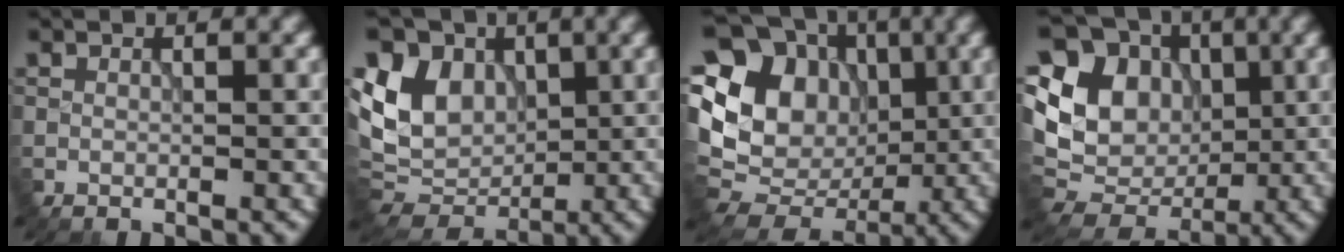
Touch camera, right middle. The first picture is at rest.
{"total": 9.4, "force": [1.7, 7.5, 5.5], "torque": [-0.110, 0.008, 0.022]}
{"total": 14.0, "force": [1.6, 11.9, 7.2], "torque": [-0.151, 0.022, 0.017]}
{"total": 10.1, "force": [1.6, 8.5, 5.2], "torque": [-0.108, 0.005, 0.020]}